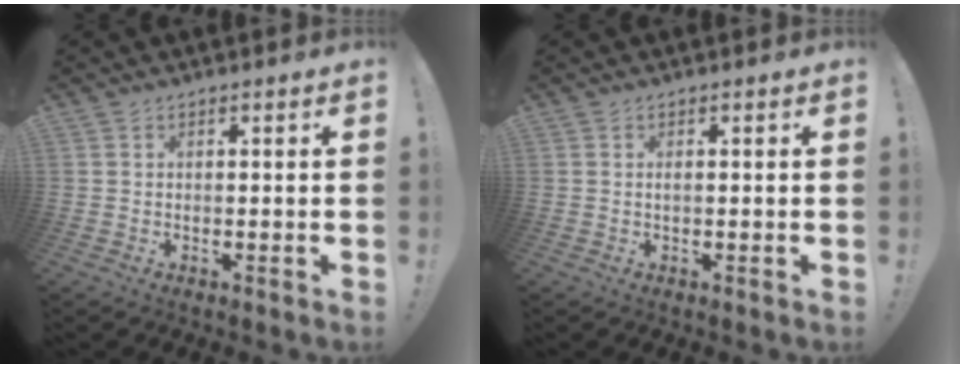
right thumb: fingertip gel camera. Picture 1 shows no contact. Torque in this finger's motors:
{"motor_torque": [0.31, -0.12, -0.02, 0.07, 0.00]}